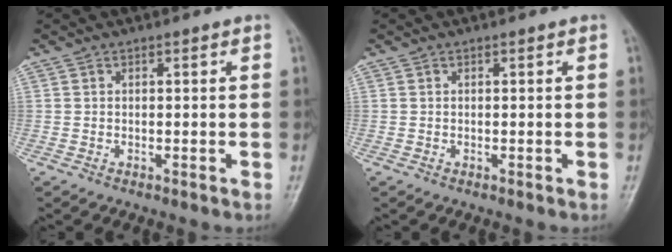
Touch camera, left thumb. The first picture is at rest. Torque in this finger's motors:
{"motor_torque": [0.00, 0.00, -0.03, -0.01, 0.00]}